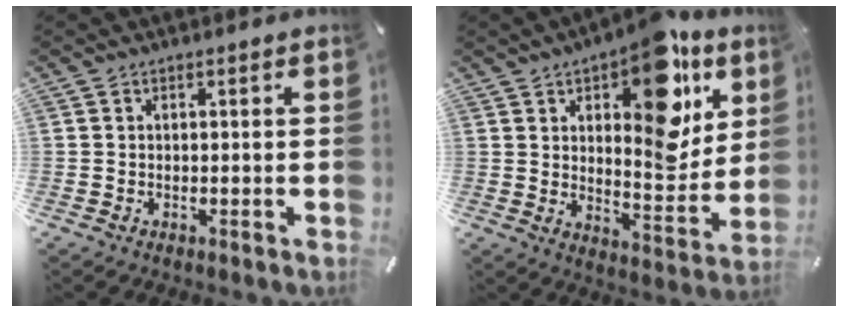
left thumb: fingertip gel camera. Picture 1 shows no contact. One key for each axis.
{"total": 18.1, "fx": 9.3, "fy": 8.8, "fz": 12.8, "tx": -0.149, "ty": -0.068, "tz": 0.152}